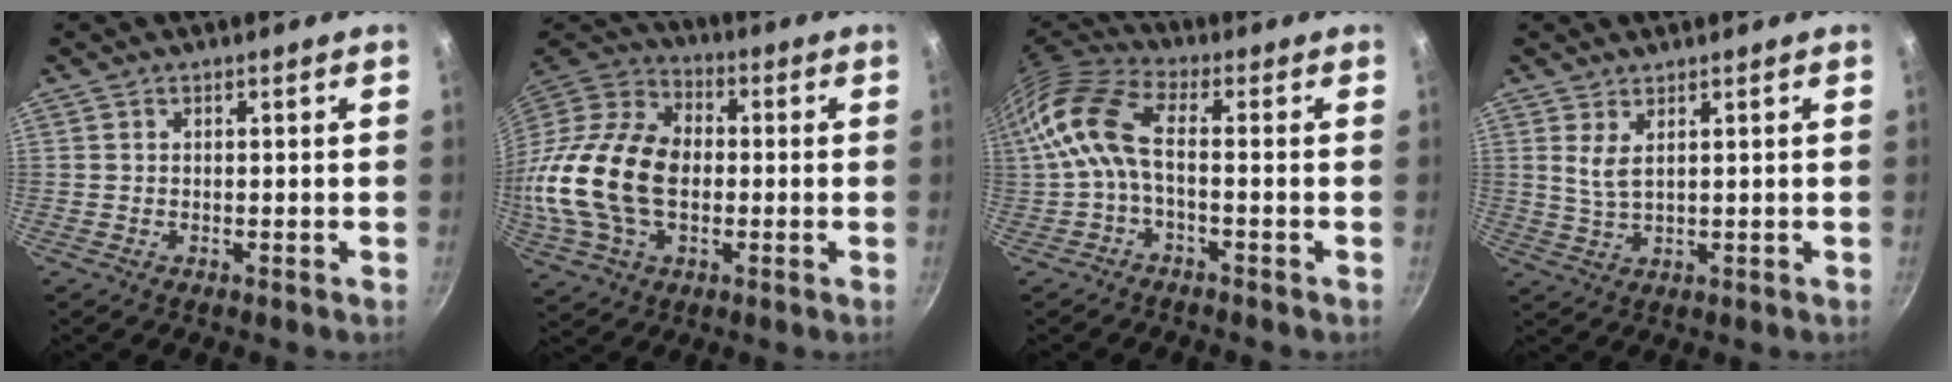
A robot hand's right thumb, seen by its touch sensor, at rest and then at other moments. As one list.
[{"total": 22.9, "force": [-1.5, 15.3, 17.1], "torque": [-0.327, 0.031, -0.033]}, {"total": 10.3, "force": [-1.1, 5.0, 9.0], "torque": [-0.204, 0.032, -0.037]}, {"total": 3.5, "force": [1.6, 1.3, 2.8], "torque": [-0.055, -0.016, 0.035]}]